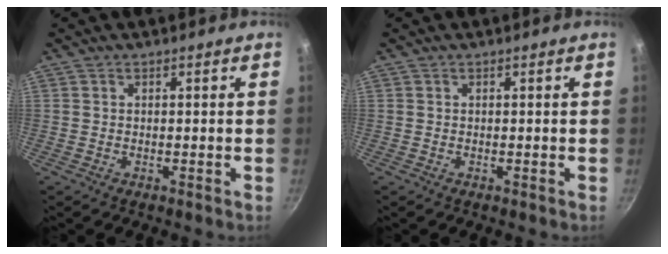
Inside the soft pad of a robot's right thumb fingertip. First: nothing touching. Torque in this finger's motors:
{"motor_torque": [-0.01, -0.01, -0.04, -0.04, 0.00]}